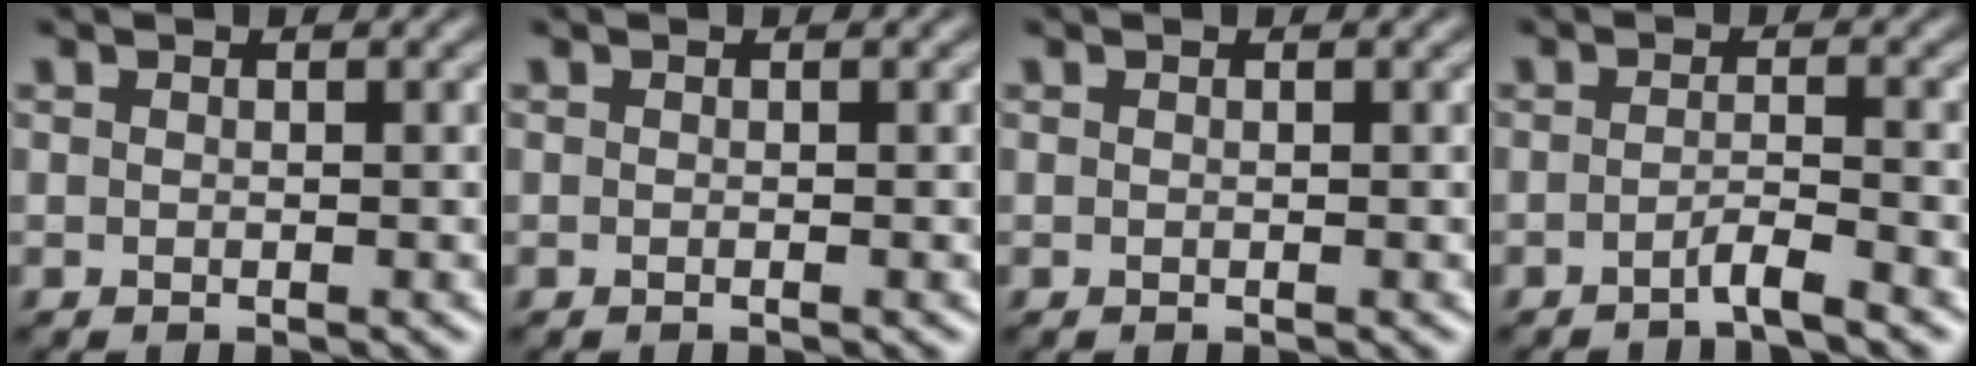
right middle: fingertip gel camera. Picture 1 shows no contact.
{"total": 0.0}
{"total": 0.0}
{"total": 1.8, "force": [-1.2, 0.2, 1.3], "torque": [-0.020, 0.003, -0.031]}